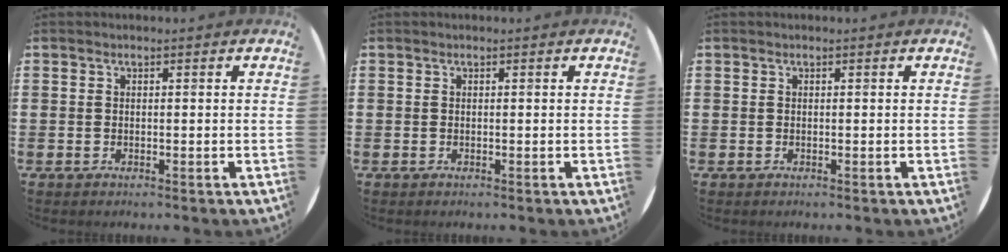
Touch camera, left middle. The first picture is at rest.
{"total": 0.0}
{"total": 0.0}